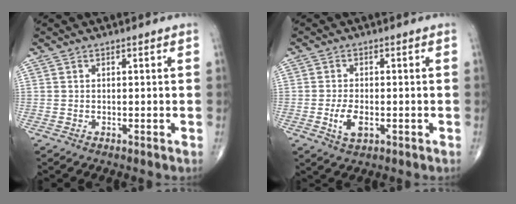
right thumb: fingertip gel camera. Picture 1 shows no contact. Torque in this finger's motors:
{"motor_torque": [0.11, -0.07, 0.60, -0.11, 0.03]}